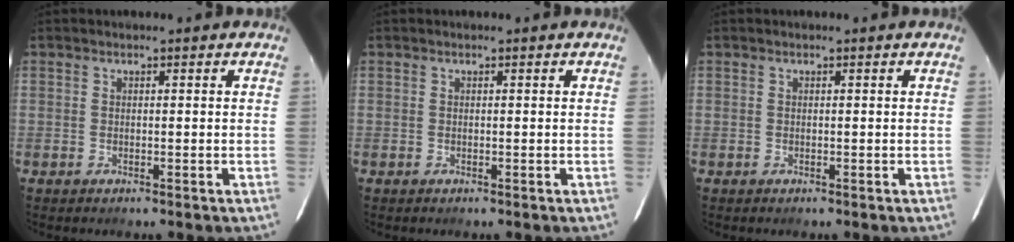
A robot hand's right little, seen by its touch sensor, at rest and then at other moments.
{"total": 0.0}
{"total": 0.0}